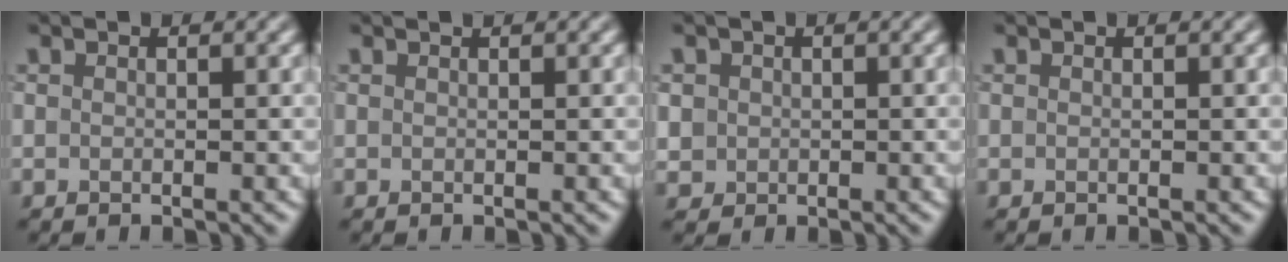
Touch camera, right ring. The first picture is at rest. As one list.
[{"total": 0.0}, {"total": 1.7, "force": [0.2, 1.7, 0.2], "torque": [0.000, -0.003, 0.008]}, {"total": 0.0}]